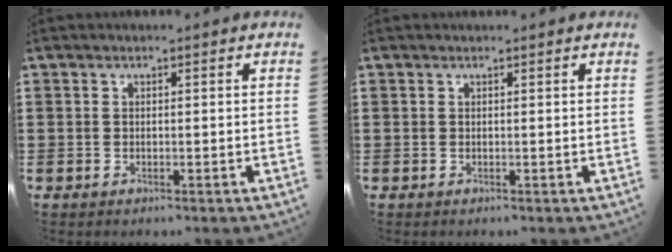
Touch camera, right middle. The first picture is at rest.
{"total": 0.0}